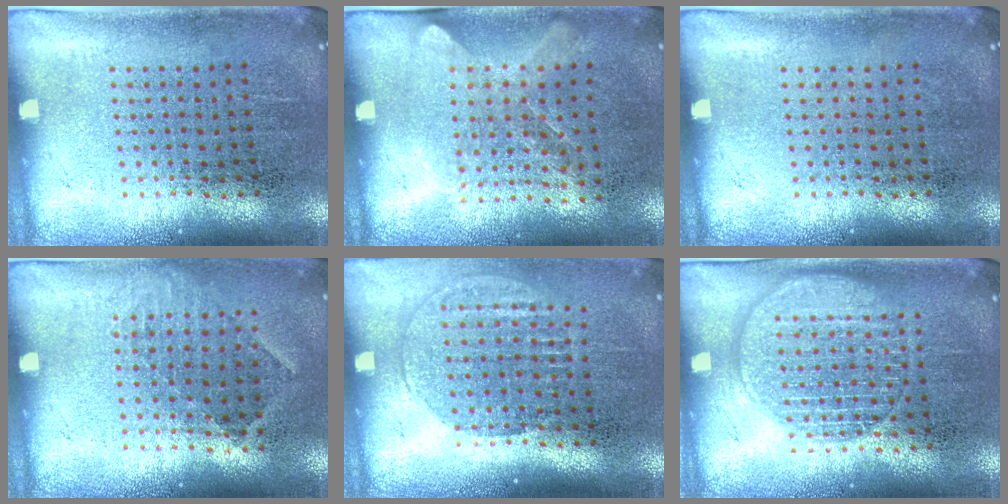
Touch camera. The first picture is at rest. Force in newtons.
{"total": 1.2, "press": 1.0, "slide": 0.7}
{"total": 0.0}
{"total": 0.8, "press": 0.7, "slide": 0.4}
{"total": 1.4, "press": 1.2, "slide": 0.7}
{"total": 1.7, "press": 1.7, "slide": 0.1}